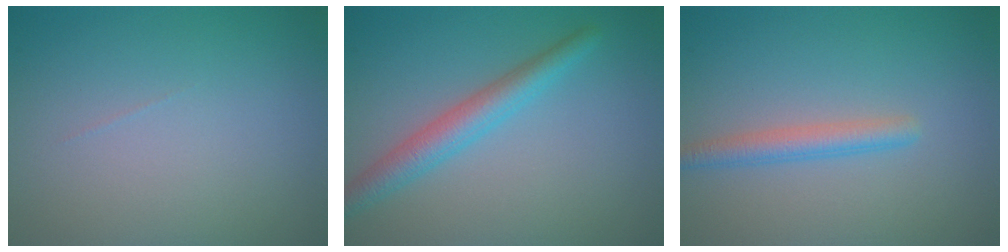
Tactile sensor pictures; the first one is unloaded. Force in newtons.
{"total": 3.3, "press": 3.3, "slide": 0.2}
{"total": 2.3, "press": 2.3, "slide": 0.1}